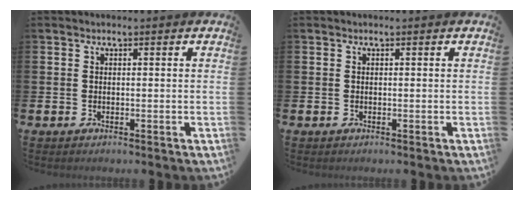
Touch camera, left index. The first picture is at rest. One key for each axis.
{"total": 0.0}